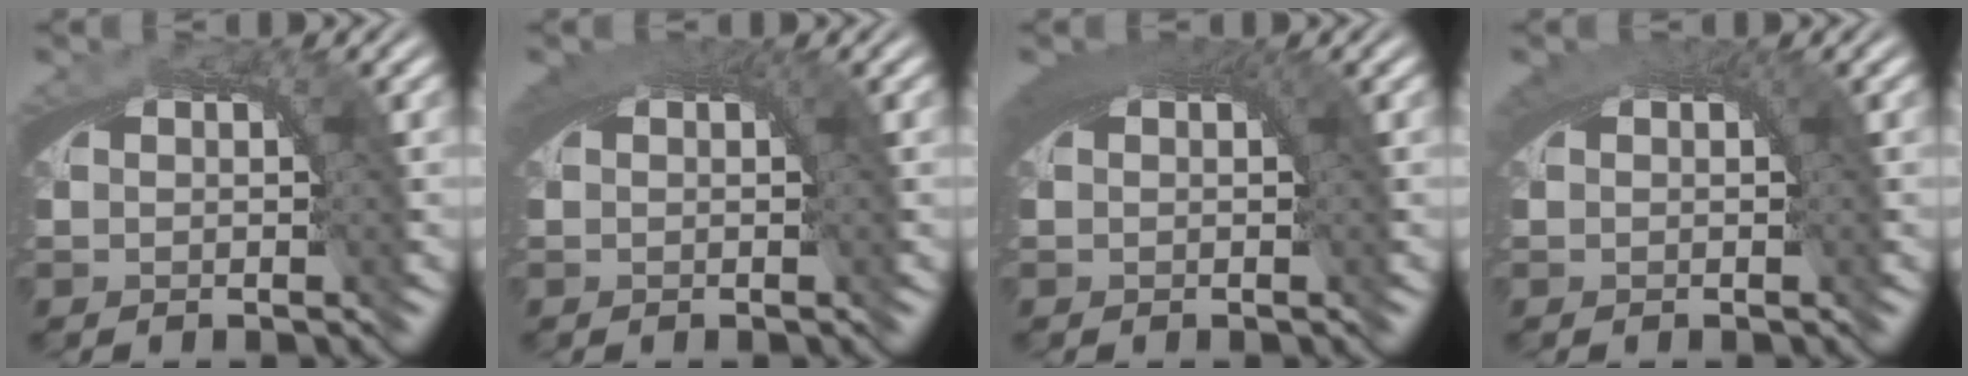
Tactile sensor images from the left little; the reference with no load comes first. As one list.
[{"total": 2.1, "force": [0.6, 1.3, 1.6], "torque": [-0.025, -0.004, 0.009]}, {"total": 3.1, "force": [0.8, 1.6, 2.6], "torque": [-0.041, -0.006, 0.015]}, {"total": 1.6, "force": [0.5, 1.0, 1.1], "torque": [-0.018, -0.005, 0.009]}]